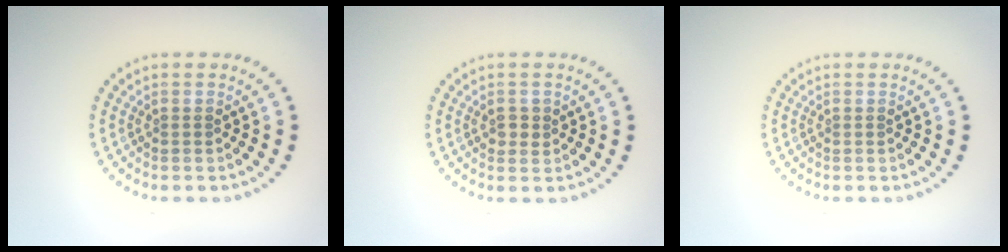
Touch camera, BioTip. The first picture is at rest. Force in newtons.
{"total": 1.2, "press": 1.2, "slide": 0.2}
{"total": 0.0}